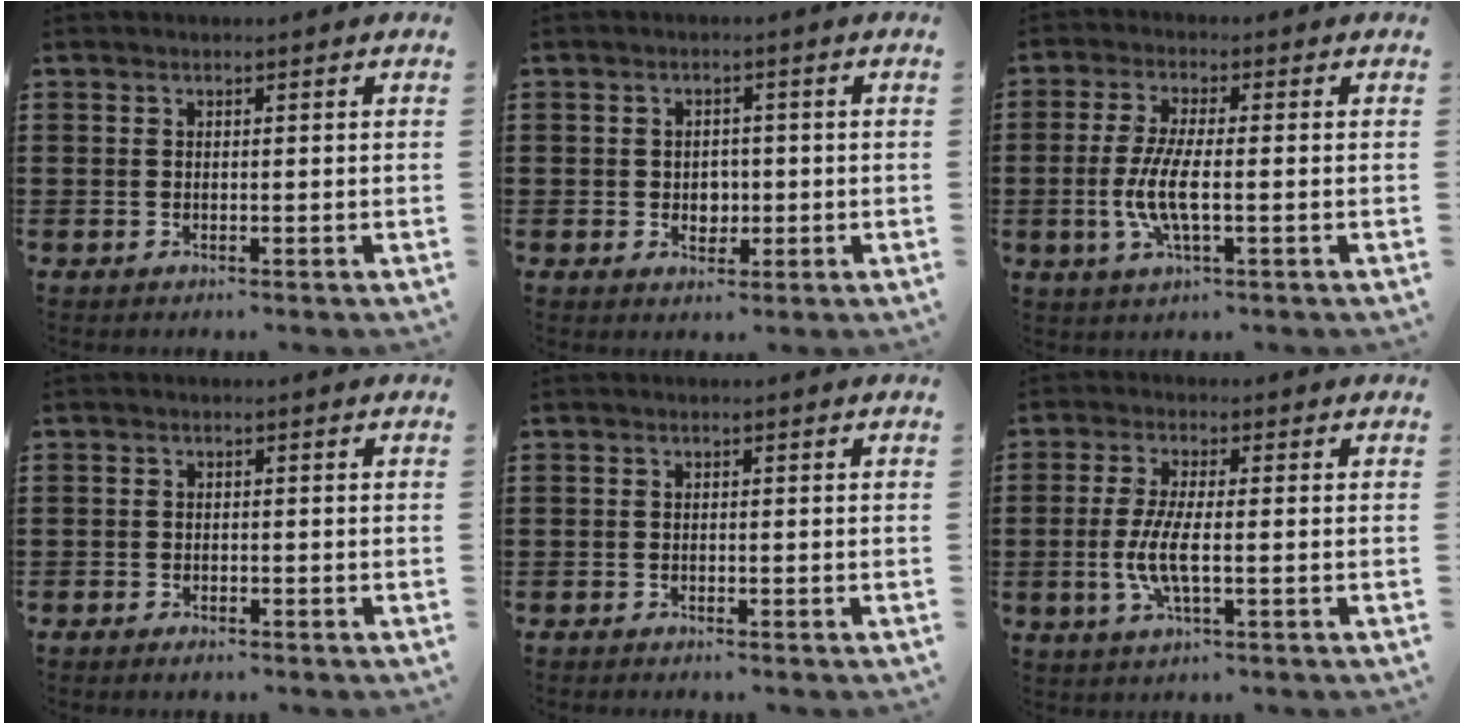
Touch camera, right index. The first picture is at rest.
{"total": 2.6, "force": [-0.3, 2.2, 1.3], "torque": [-0.024, 0.004, -0.011]}
{"total": 6.5, "force": [-1.4, 1.5, 6.2], "torque": [-0.141, -0.012, -0.035]}
{"total": 1.1, "force": [-1.1, 0.3, 0.2], "torque": [-0.007, -0.001, -0.022]}
{"total": 0.5, "force": [-0.5, 0.0, 0.0], "torque": [-0.002, -0.001, -0.011]}
{"total": 6.0, "force": [-1.2, 1.3, 5.7], "torque": [-0.133, -0.011, -0.032]}